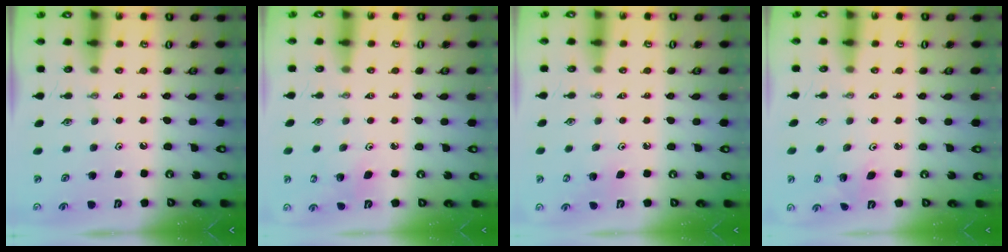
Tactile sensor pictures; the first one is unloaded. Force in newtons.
{"total": 4.2, "press": 4.1, "slide": 0.9}
{"total": 4.6, "press": 4.6, "slide": 0.3}
{"total": 2.7, "press": 2.7, "slide": 0.3}